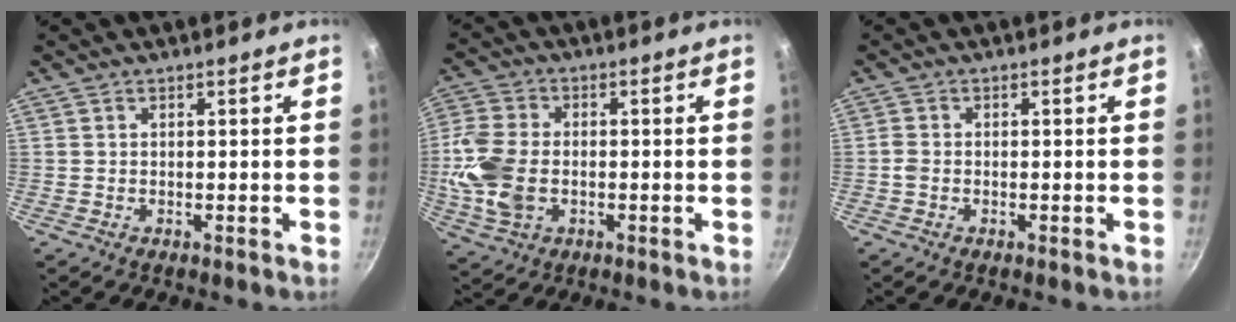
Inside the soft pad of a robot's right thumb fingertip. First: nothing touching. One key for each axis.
{"total": 11.2, "fx": -1.5, "fy": 7.6, "fz": 8.1, "tx": -0.166, "ty": 0.008, "tz": -0.036}
{"total": 1.3, "fx": -0.5, "fy": 1.0, "fz": 0.7, "tx": -0.016, "ty": 0.004, "tz": -0.011}